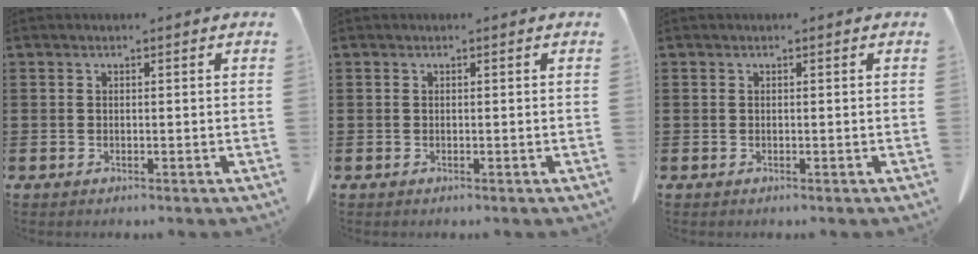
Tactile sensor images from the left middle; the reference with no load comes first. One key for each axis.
{"total": 0.0}
{"total": 0.0}